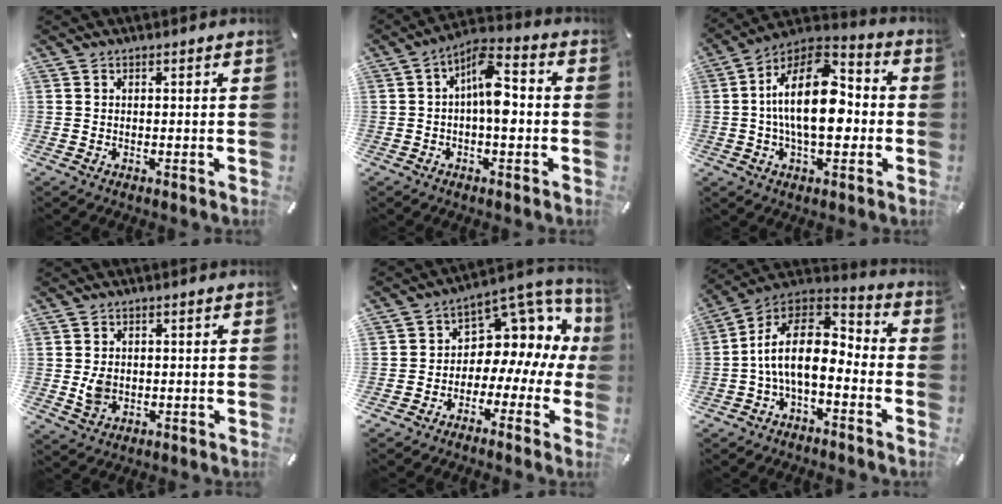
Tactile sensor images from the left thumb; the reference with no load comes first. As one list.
[{"total": 9.9, "force": [-0.7, 4.6, 8.7], "torque": [-0.142, 0.011, -0.011]}, {"total": 18.9, "force": [-0.5, 10.6, 15.7], "torque": [-0.282, -0.002, -0.018]}, {"total": 4.2, "force": [-0.2, 3.3, 2.5], "torque": [-0.043, -0.006, -0.009]}, {"total": 9.5, "force": [2.9, 7.7, 4.8], "torque": [-0.060, -0.044, 0.053]}, {"total": 15.3, "force": [-1.7, 8.8, 12.4], "torque": [-0.245, 0.006, -0.029]}]